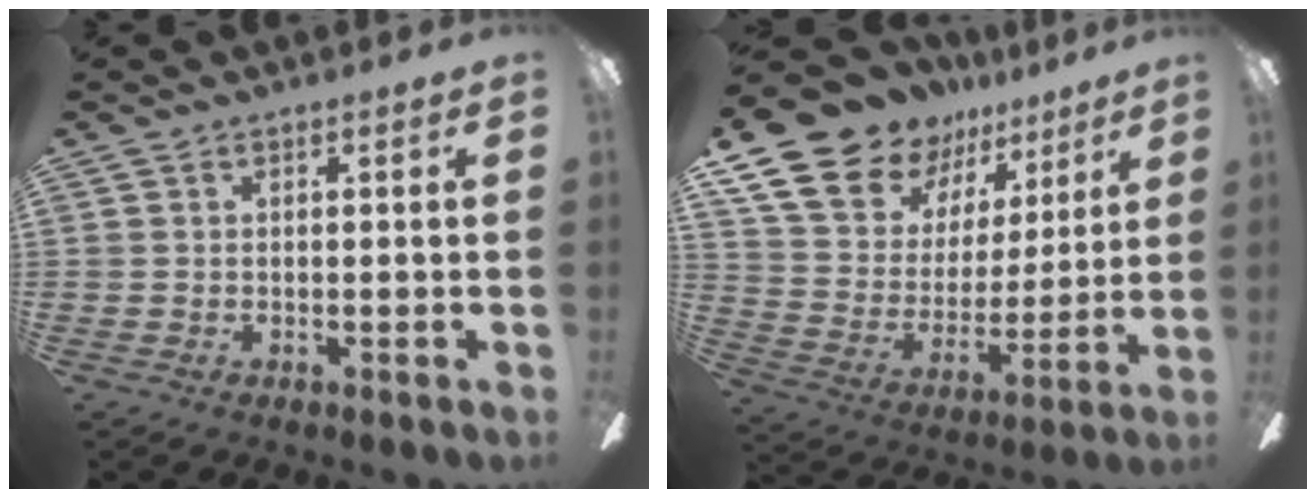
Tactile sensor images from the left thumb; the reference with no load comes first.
{"total": 18.4, "force": [13.8, 10.6, 5.9], "torque": [-0.128, -0.096, 0.266]}